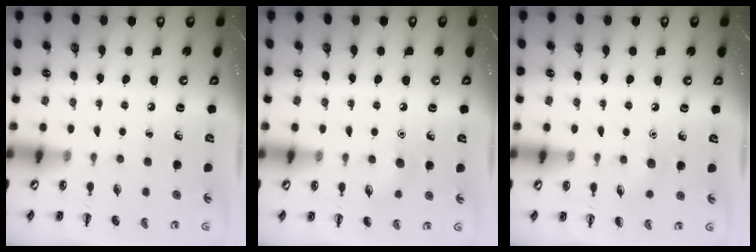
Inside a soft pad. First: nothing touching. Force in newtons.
{"total": 6.4, "press": 6.2, "slide": 1.7}
{"total": 4.7, "press": 4.5, "slide": 1.2}